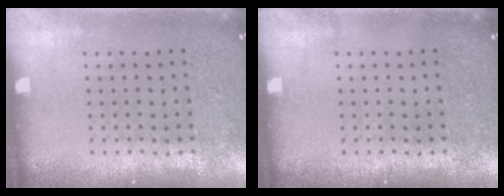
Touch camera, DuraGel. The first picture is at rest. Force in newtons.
{"total": 0.0}